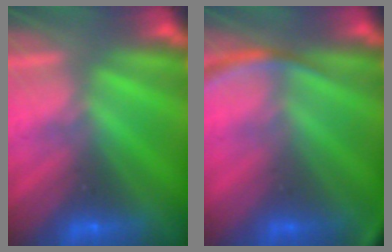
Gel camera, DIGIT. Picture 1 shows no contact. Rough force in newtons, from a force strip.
{"total": 2.7}